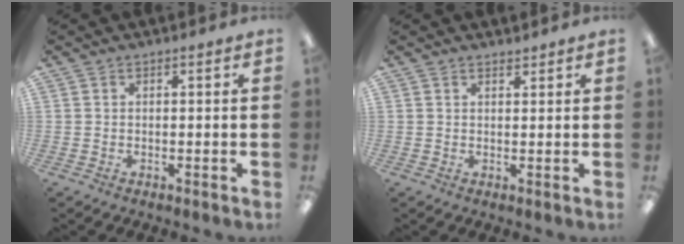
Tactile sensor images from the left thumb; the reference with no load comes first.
{"total": 1.4, "force": [1.3, 0.5, 0.2], "torque": [-0.004, -0.002, 0.025]}